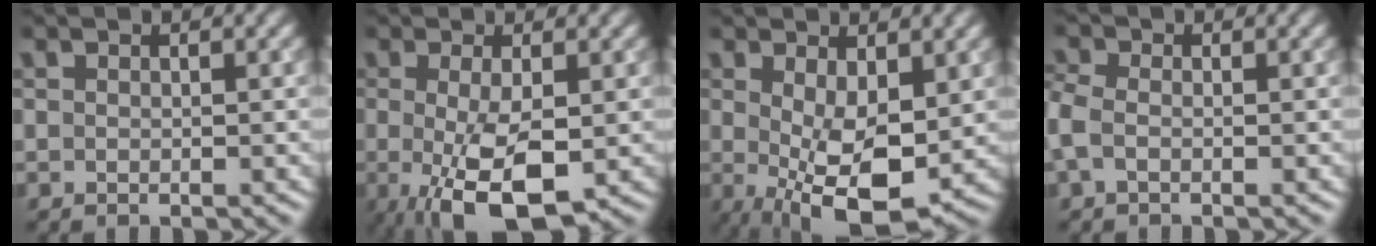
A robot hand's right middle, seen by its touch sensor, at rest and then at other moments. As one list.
[{"total": 6.3, "force": [-1.2, 2.1, 5.8], "torque": [-0.114, -0.018, -0.016]}, {"total": 7.5, "force": [-0.3, 3.1, 6.8], "torque": [-0.121, -0.017, 0.004]}, {"total": 2.2, "force": [-0.6, 1.5, 1.5], "torque": [-0.044, 0.002, -0.024]}]